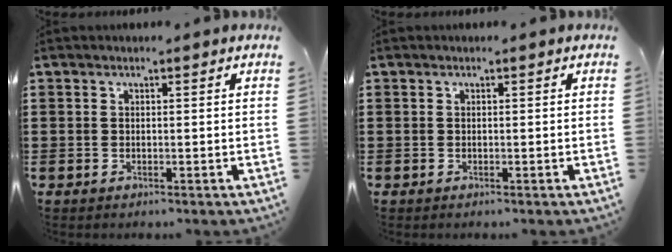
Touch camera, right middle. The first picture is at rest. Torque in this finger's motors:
{"motor_torque": [0.00, 0.00, 0.00, 0.00]}